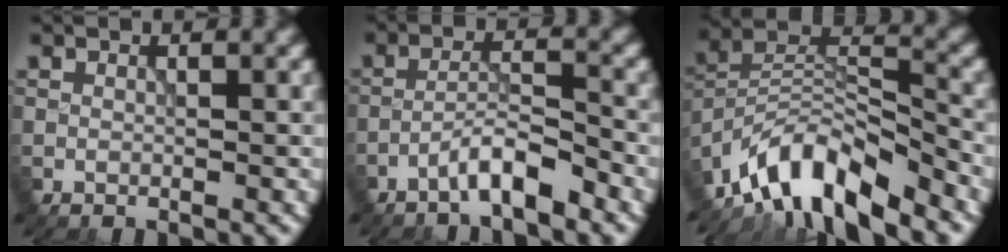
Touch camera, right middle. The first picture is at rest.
{"total": 3.6, "force": [-2.7, 0.5, 2.3], "torque": [-0.039, 0.012, -0.056]}
{"total": 9.2, "force": [-7.2, 2.8, 5.1], "torque": [-0.078, 0.000, -0.145]}